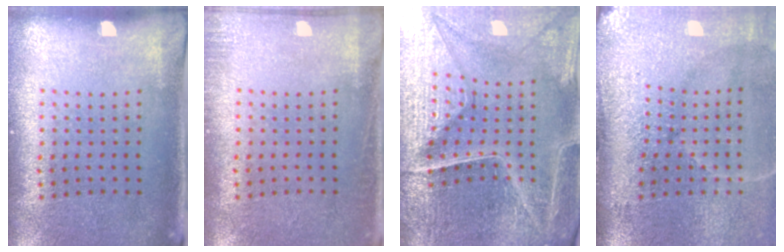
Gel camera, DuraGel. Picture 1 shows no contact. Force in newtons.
{"total": 1.3, "press": 1.3, "slide": 0.3}
{"total": 5.4, "press": 5.1, "slide": 1.8}
{"total": 5.0, "press": 4.1, "slide": 2.9}